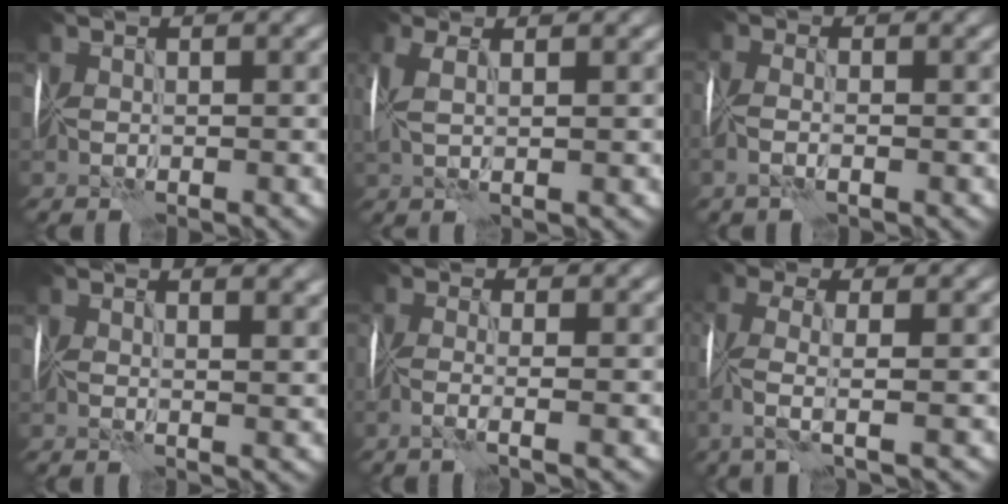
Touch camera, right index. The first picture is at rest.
{"total": 3.7, "force": [0.8, 1.0, 3.4], "torque": [-0.086, 0.005, 0.014]}
{"total": 1.7, "force": [-1.0, 0.2, 1.4], "torque": [-0.041, -0.003, -0.029]}
{"total": 4.0, "force": [2.7, 1.4, 2.6], "torque": [-0.015, 0.015, 0.025]}
{"total": 2.2, "force": [-1.0, 0.1, 2.0], "torque": [-0.038, -0.007, -0.034]}
{"total": 4.0, "force": [-0.6, 0.8, 3.9], "torque": [-0.089, 0.000, -0.021]}